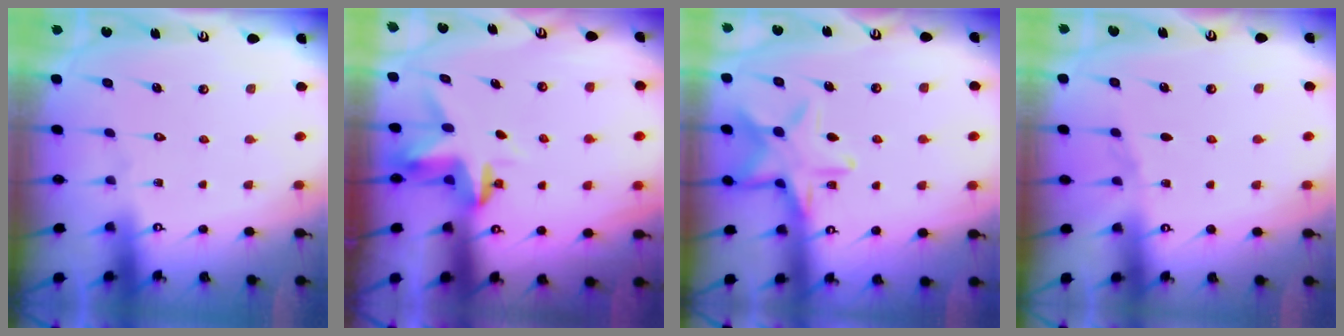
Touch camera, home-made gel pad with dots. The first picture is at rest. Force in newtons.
{"total": 3.3, "press": 3.3, "slide": 0.2}
{"total": 14.9, "press": 14.8, "slide": 1.0}
{"total": 3.3, "press": 3.3, "slide": 0.4}